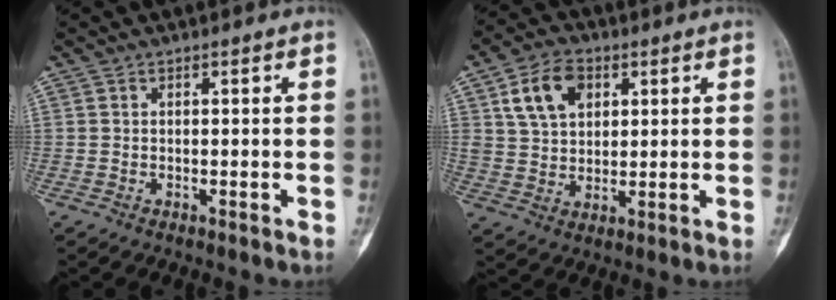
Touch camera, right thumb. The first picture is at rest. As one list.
[{"total": 10.0, "force": [3.9, 6.8, 6.2], "torque": [-0.095, -0.004, 0.071]}]